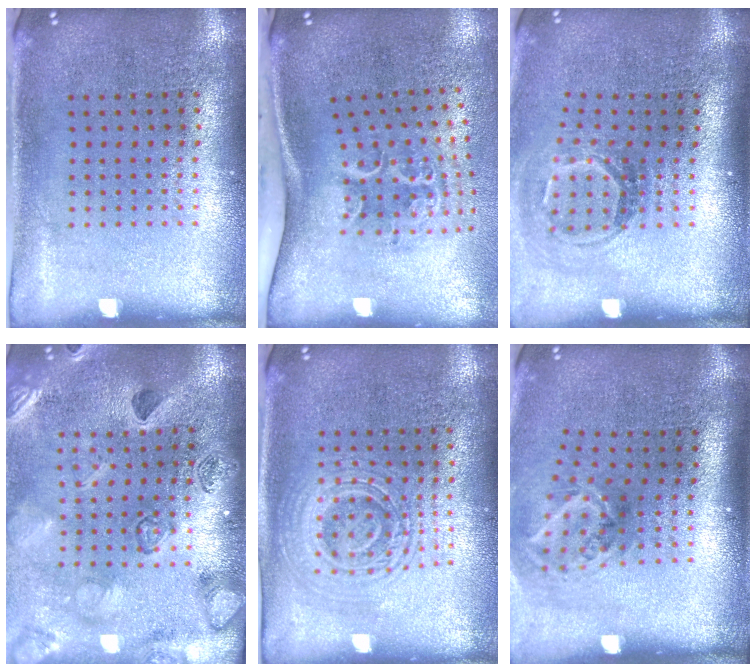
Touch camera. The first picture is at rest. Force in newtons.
{"total": 2.2, "press": 1.4, "slide": 1.7}
{"total": 1.8, "press": 1.2, "slide": 1.3}
{"total": 2.3, "press": 2.3, "slide": 0.2}
{"total": 2.8, "press": 2.8, "slide": 0.6}
{"total": 1.9, "press": 1.2, "slide": 1.5}